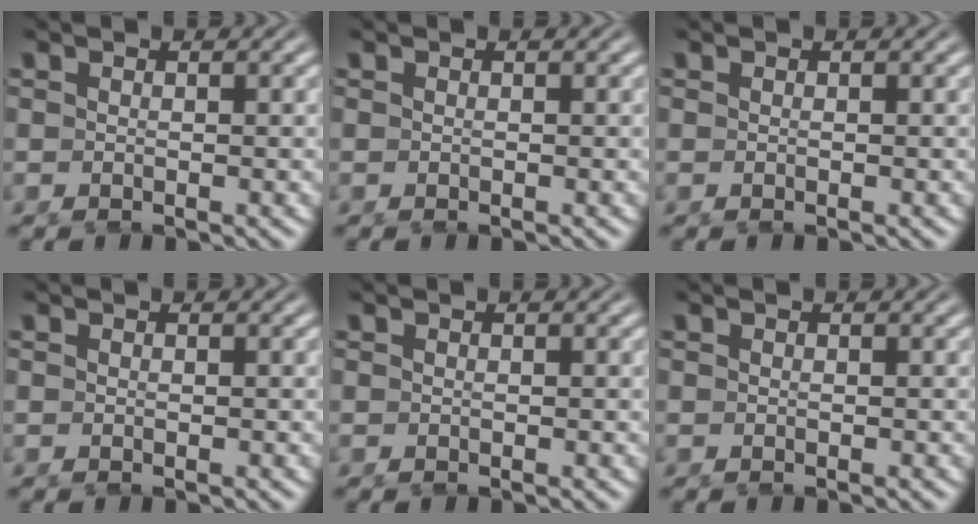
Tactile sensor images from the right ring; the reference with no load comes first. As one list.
[{"total": 0.0}, {"total": 0.0}, {"total": 0.0}, {"total": 0.0}, {"total": 0.0}]